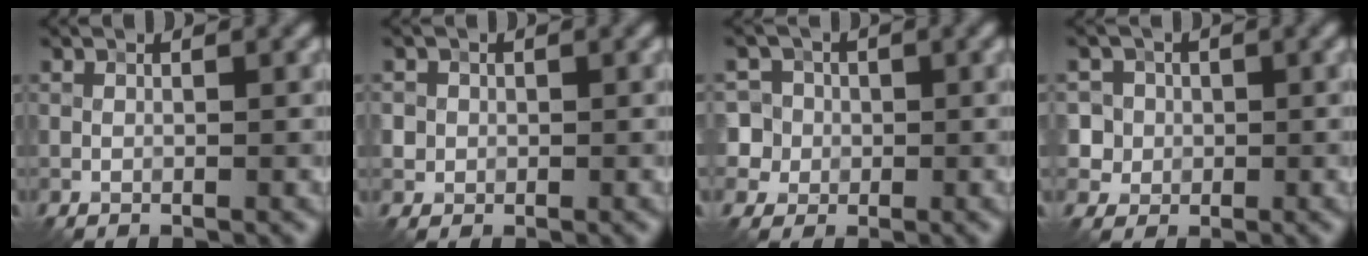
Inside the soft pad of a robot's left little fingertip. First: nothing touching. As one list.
[{"total": 1.1, "force": [0.1, 1.1, 0.2], "torque": [0.004, 0.000, 0.004]}, {"total": 6.0, "force": [0.7, 5.7, 1.8], "torque": [-0.032, 0.036, -0.014]}, {"total": 4.2, "force": [0.7, 4.0, 1.2], "torque": [-0.010, 0.028, 0.000]}]